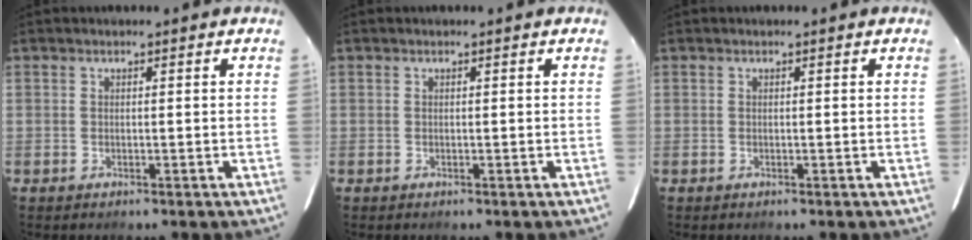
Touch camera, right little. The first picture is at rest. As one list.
[{"total": 0.0}, {"total": 0.0}]